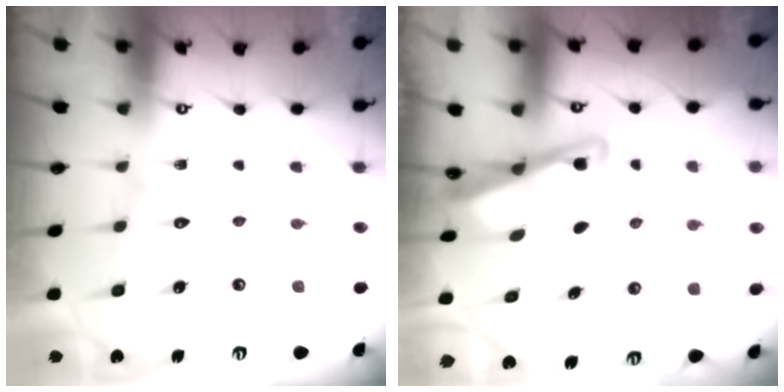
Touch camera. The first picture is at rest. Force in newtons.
{"total": 3.3, "press": 3.3, "slide": 0.4}